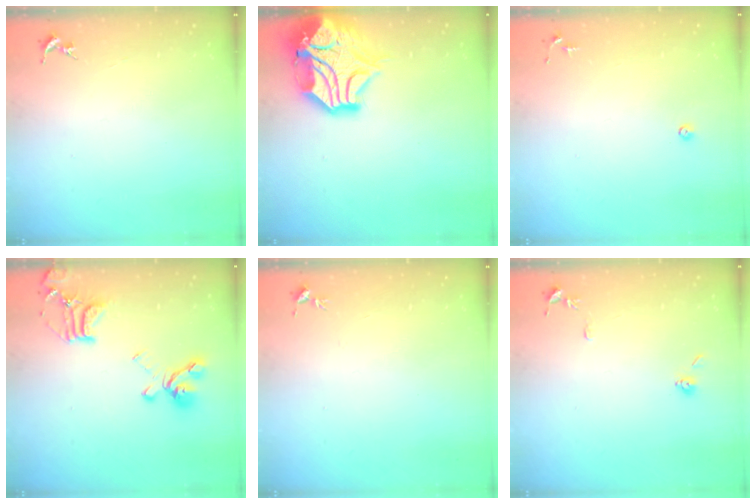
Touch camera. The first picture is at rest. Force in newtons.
{"total": 17.6, "press": 17.4, "slide": 2.6}
{"total": 3.5, "press": 3.4, "slide": 0.7}
{"total": 18.0, "press": 17.9, "slide": 1.9}
{"total": 3.4, "press": 3.3, "slide": 0.5}
{"total": 7.2, "press": 7.2, "slide": 0.8}